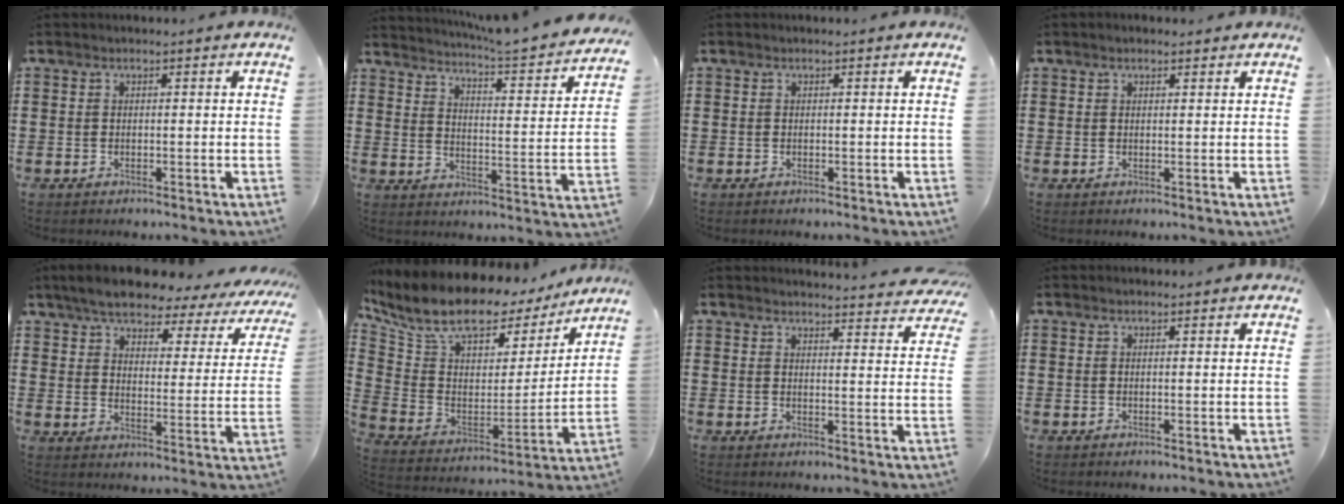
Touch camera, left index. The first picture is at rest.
{"total": 3.9, "force": [3.6, -0.7, 1.4], "torque": [-0.040, -0.039, 0.049]}
{"total": 0.0}
{"total": 0.9, "force": [0.8, 0.3, 0.2], "torque": [-0.005, 0.003, 0.015]}
{"total": 6.3, "force": [5.8, 1.3, 2.2], "torque": [-0.072, -0.030, 0.098]}
{"total": 10.5, "force": [8.4, 4.3, 4.6], "torque": [-0.116, -0.056, 0.144]}
{"total": 3.3, "force": [3.3, -0.1, 0.3], "torque": [-0.010, -0.021, 0.058]}
{"total": 0.0}